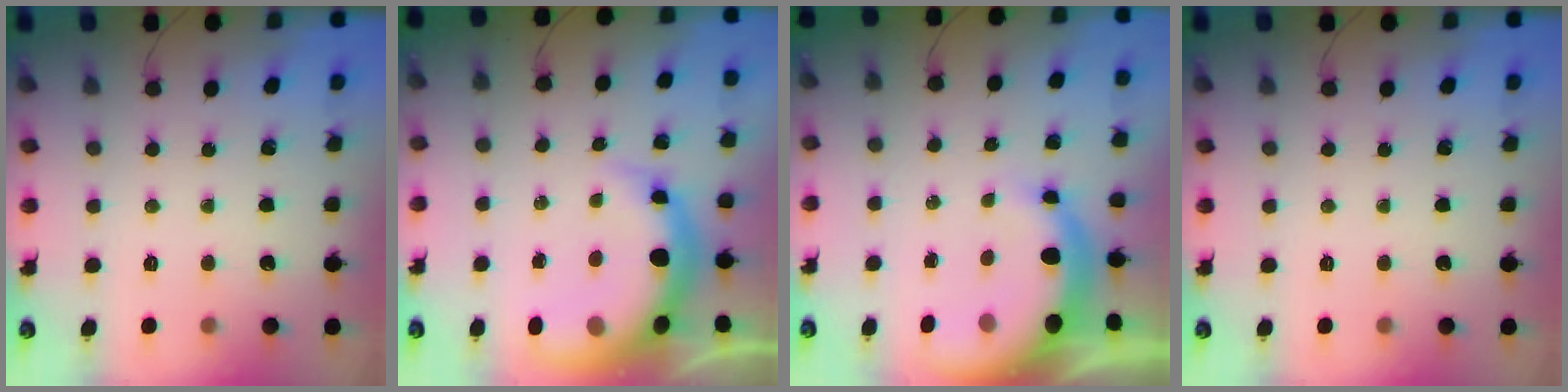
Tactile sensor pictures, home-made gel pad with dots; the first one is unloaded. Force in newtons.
{"total": 10.3, "press": 10.0, "slide": 2.6}
{"total": 8.2, "press": 8.0, "slide": 1.6}
{"total": 0.0}